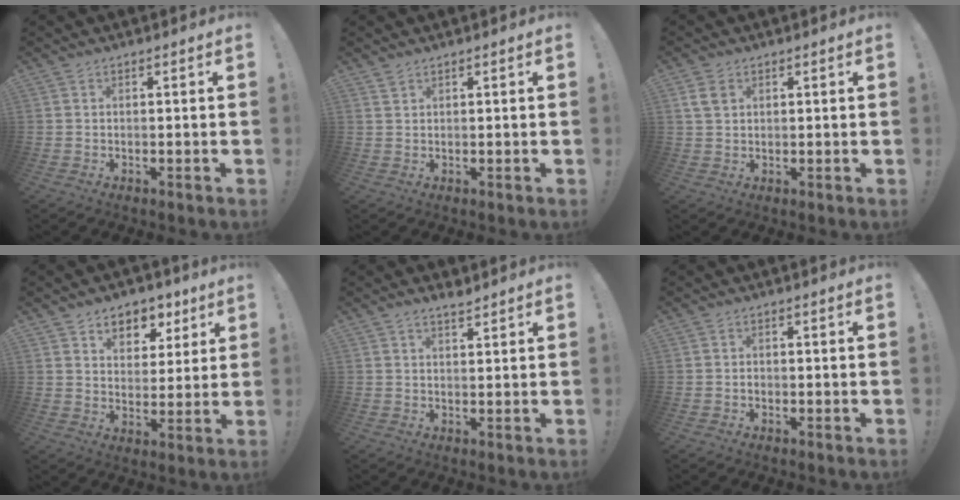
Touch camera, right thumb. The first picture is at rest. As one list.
[{"total": 1.3, "force": [1.1, 0.5, 0.4], "torque": [-0.002, -0.004, 0.020]}, {"total": 4.2, "force": [1.8, 2.8, 2.6], "torque": [-0.039, 0.001, 0.035]}, {"total": 7.4, "force": [4.4, 5.5, 2.3], "torque": [-0.020, -0.035, 0.082]}, {"total": 2.4, "force": [2.1, 0.6, 1.1], "torque": [-0.013, -0.013, 0.035]}, {"total": 0.9, "force": [-0.6, 0.7, 0.2], "torque": [-0.007, 0.004, -0.009]}]